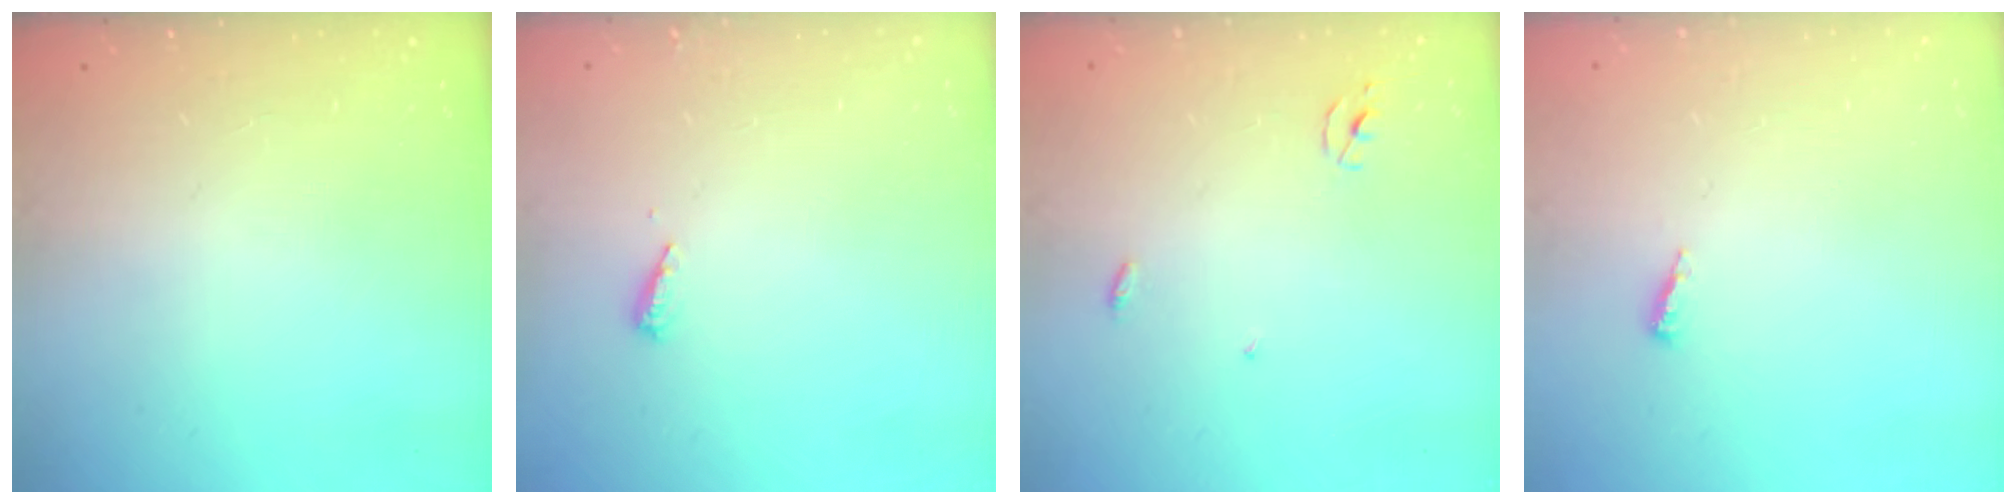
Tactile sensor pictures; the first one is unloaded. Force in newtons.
{"total": 3.6, "press": 3.6, "slide": 0.3}
{"total": 2.3, "press": 2.3, "slide": 0.1}
{"total": 2.5, "press": 2.5, "slide": 0.2}